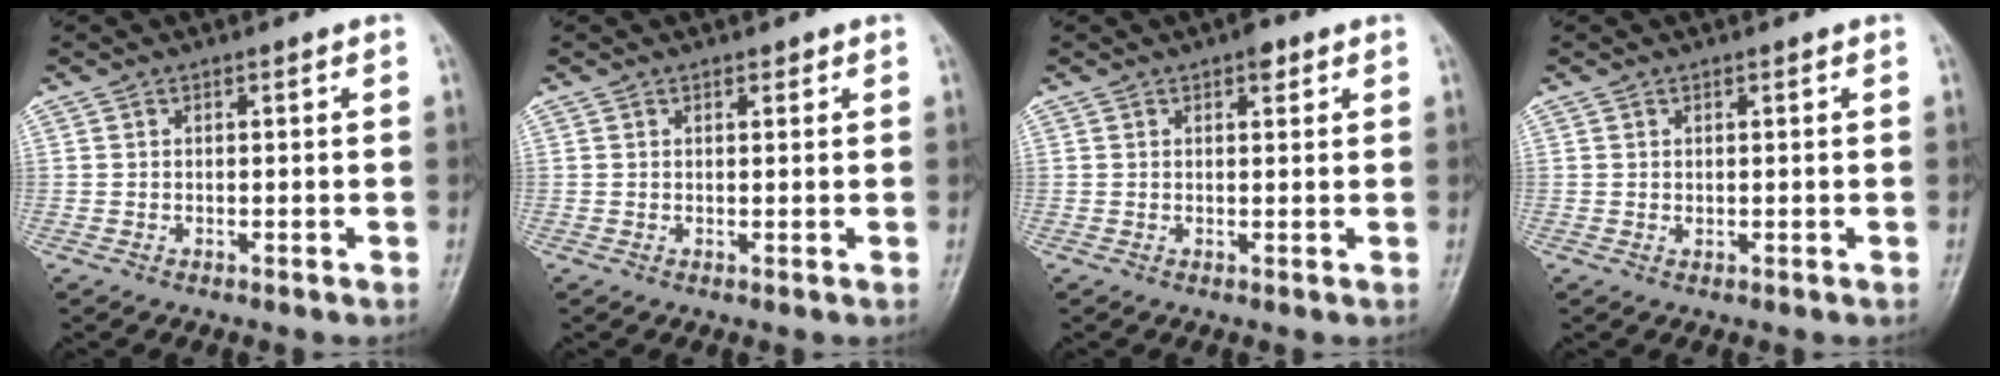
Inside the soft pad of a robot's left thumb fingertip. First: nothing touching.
{"total": 1.1, "force": [0.7, 0.6, 0.5], "torque": [-0.002, -0.004, 0.008]}
{"total": 2.4, "force": [1.4, 1.2, 1.6], "torque": [-0.014, -0.003, 0.016]}
{"total": 0.7, "force": [0.4, 0.4, 0.5], "torque": [-0.005, -0.002, 0.007]}